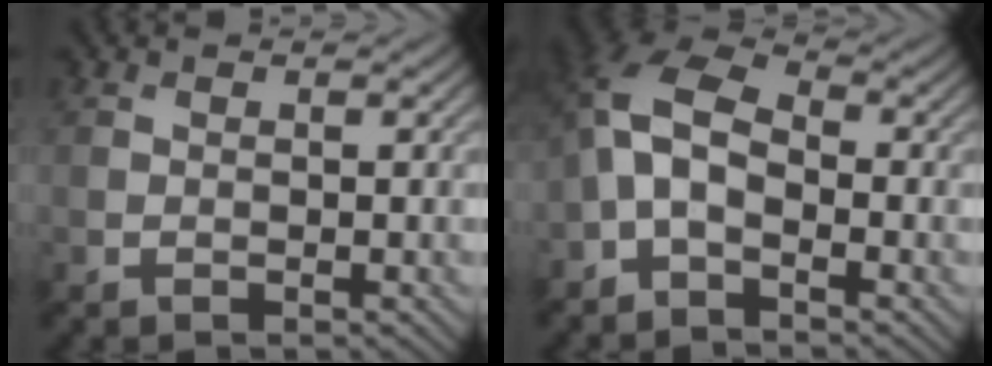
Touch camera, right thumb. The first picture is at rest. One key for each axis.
{"total": 7.7, "fx": -1.4, "fy": 4.5, "fz": 6.2, "tx": -0.142, "ty": 0.015, "tz": -0.046}